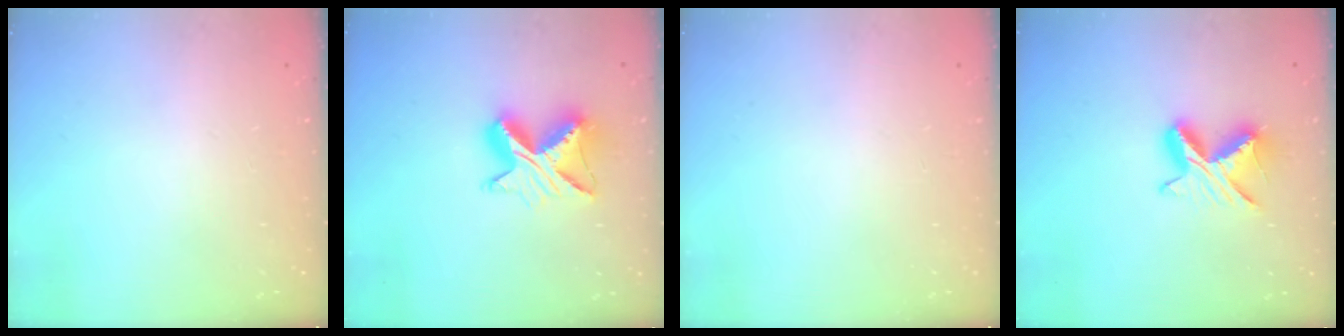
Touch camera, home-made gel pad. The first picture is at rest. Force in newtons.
{"total": 9.8, "press": 9.8, "slide": 1.0}
{"total": 0.0}
{"total": 8.7, "press": 8.7, "slide": 0.6}